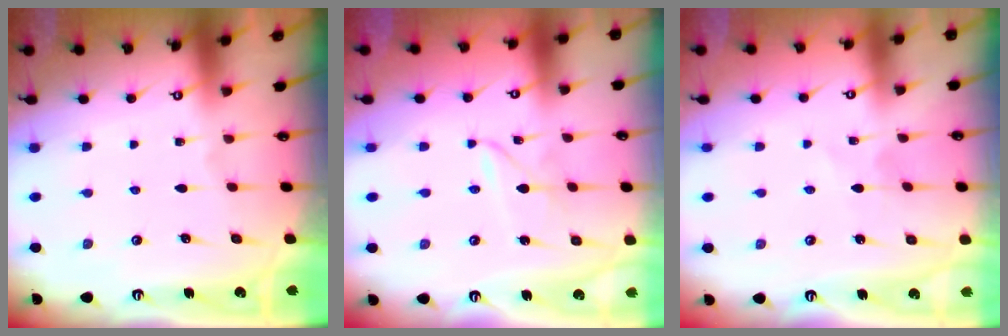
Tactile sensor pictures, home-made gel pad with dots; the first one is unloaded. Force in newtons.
{"total": 1.9, "press": 1.9, "slide": 0.2}
{"total": 2.4, "press": 2.4, "slide": 0.3}